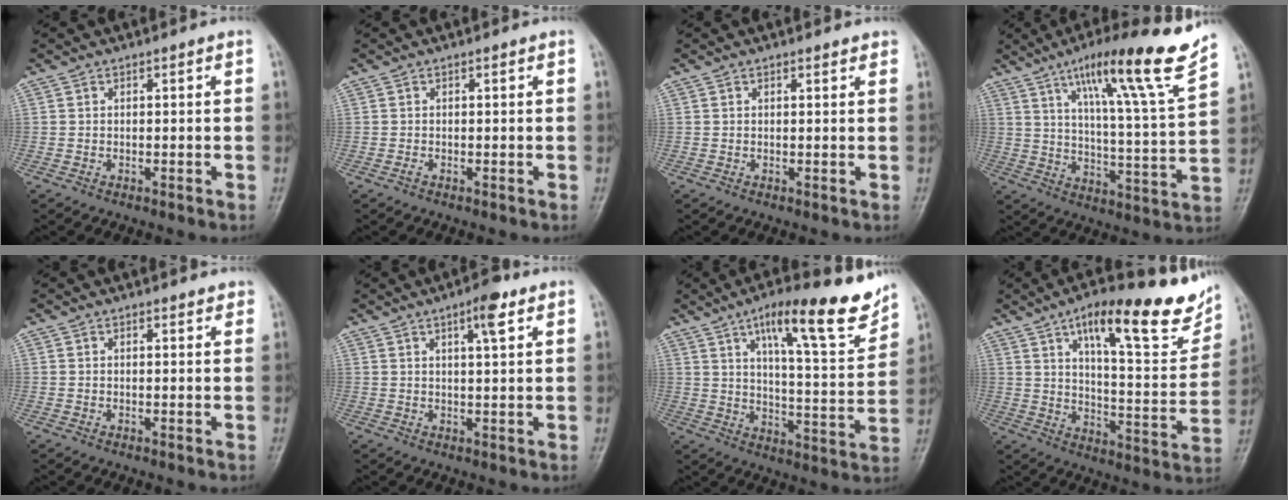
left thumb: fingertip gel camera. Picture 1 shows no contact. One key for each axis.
{"total": 0.0}
{"total": 1.2, "fx": 0.9, "fy": 0.4, "fz": 0.6, "tx": -0.005, "ty": -0.003, "tz": 0.010}
{"total": 18.8, "fx": 12.4, "fy": 0.6, "fz": 14.1, "tx": -0.198, "ty": -0.064, "tz": 0.190}
{"total": 1.4, "fx": 1.1, "fy": 0.5, "fz": 0.6, "tx": -0.002, "ty": -0.003, "tz": 0.010}
{"total": 5.1, "fx": 2.8, "fy": 1.2, "fz": 4.1, "tx": -0.059, "ty": -0.010, "tz": 0.040}
{"total": 18.5, "fx": 11.9, "fy": 4.1, "fz": 13.6, "tx": -0.169, "ty": -0.059, "tz": 0.181}
{"total": 23.1, "fx": 13.6, "fy": 7.1, "fz": 17.2, "tx": -0.201, "ty": -0.044, "tz": 0.203}